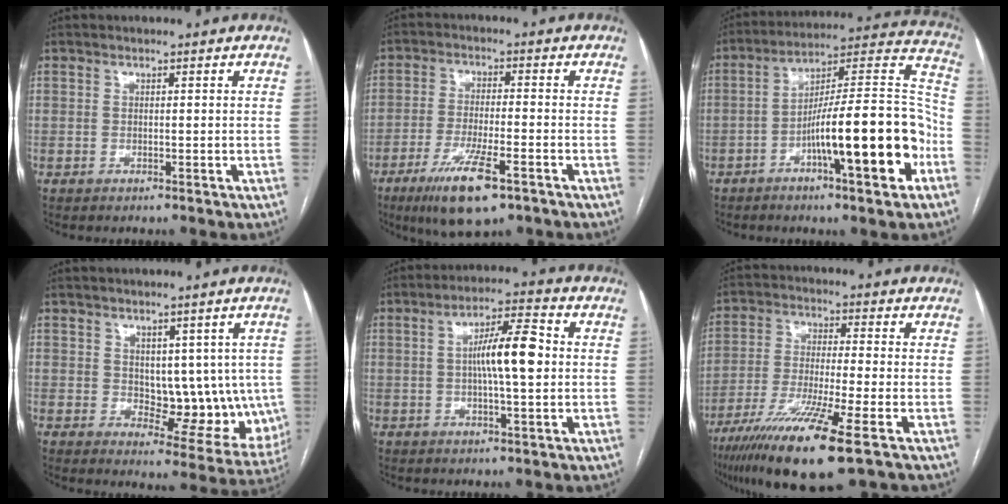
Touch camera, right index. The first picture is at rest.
{"total": 10.4, "force": [-6.0, 1.9, 8.2], "torque": [-0.156, -0.022, -0.099]}
{"total": 19.8, "force": [-7.1, 2.2, 18.3], "torque": [-0.260, 0.020, -0.106]}
{"total": 10.3, "force": [1.1, 5.9, 8.3], "torque": [-0.088, 0.005, 0.032]}
{"total": 8.6, "force": [0.4, 1.3, 8.5], "torque": [-0.149, 0.015, 0.003]}
{"total": 14.1, "force": [-8.2, -0.1, 11.4], "torque": [-0.230, -0.040, -0.148]}